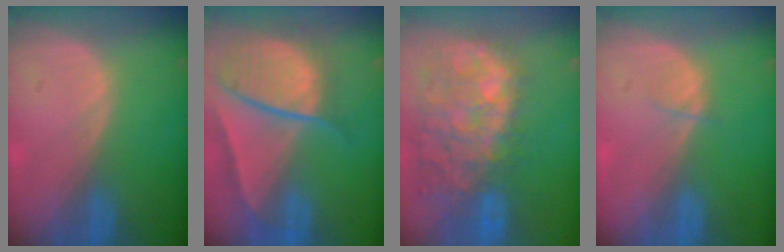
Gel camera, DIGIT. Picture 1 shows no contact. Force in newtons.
{"total": 10.2, "press": 8.6, "slide": 5.4}
{"total": 13.5, "press": 11.6, "slide": 6.8}
{"total": 1.2, "press": 1.2, "slide": 0.2}